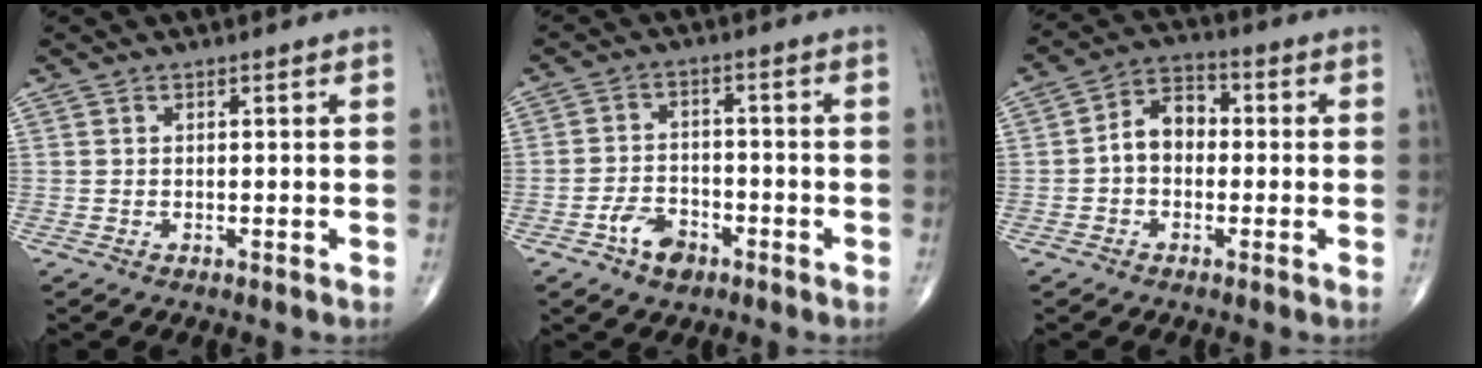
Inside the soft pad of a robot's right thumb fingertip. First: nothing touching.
{"total": 6.0, "force": [-3.3, 3.8, 3.3], "torque": [-0.043, 0.024, -0.058]}
{"total": 7.1, "force": [-0.5, 5.2, 4.8], "torque": [-0.063, 0.028, -0.022]}